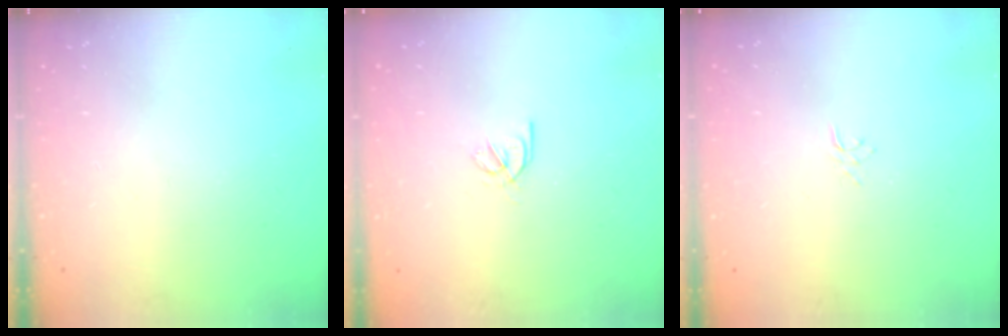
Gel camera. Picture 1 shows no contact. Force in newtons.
{"total": 2.5, "press": 2.4, "slide": 0.5}
{"total": 2.9, "press": 2.9, "slide": 0.3}